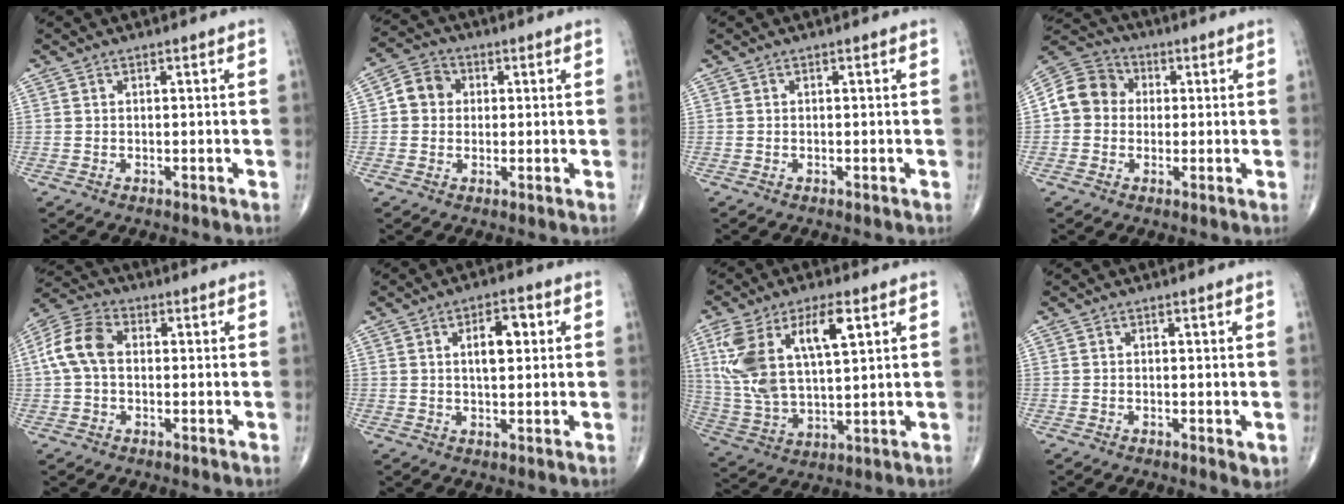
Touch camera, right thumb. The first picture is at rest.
{"total": 5.9, "force": [0.6, 5.2, 2.6], "torque": [-0.028, 0.012, -0.001]}
{"total": 0.0}
{"total": 9.1, "force": [0.5, 8.1, 4.1], "torque": [-0.060, 0.026, -0.006]}
{"total": 9.1, "force": [0.6, 6.2, 6.7], "torque": [-0.140, 0.029, 0.004]}
{"total": 6.4, "force": [1.6, 3.0, 5.4], "torque": [-0.073, 0.004, 0.025]}
{"total": 17.3, "force": [6.1, 7.6, 14.3], "torque": [-0.283, -0.008, 0.124]}
{"total": 1.6, "force": [-0.3, 0.6, 1.4], "torque": [-0.022, -0.006, -0.005]}